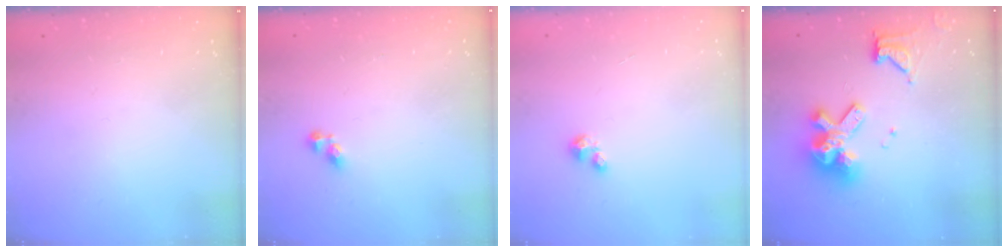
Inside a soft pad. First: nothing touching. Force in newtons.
{"total": 4.1, "press": 4.0, "slide": 0.6}
{"total": 2.5, "press": 2.5, "slide": 0.3}
{"total": 12.2, "press": 12.1, "slide": 1.3}